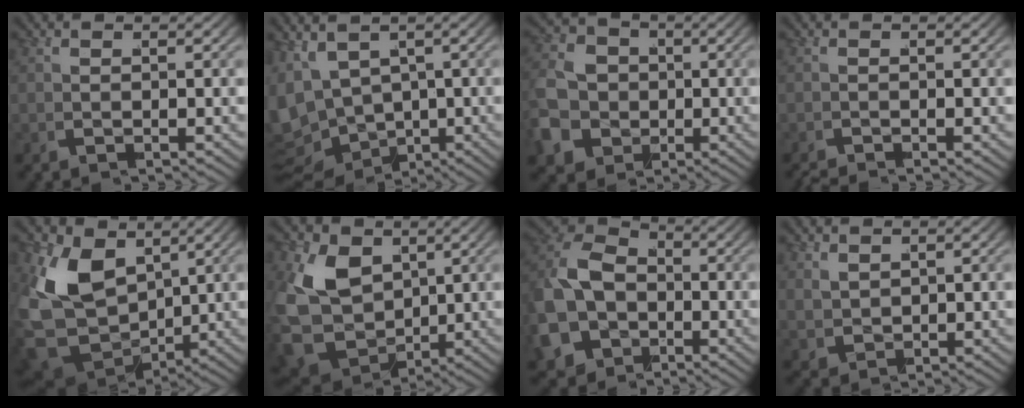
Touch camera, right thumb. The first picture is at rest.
{"total": 9.7, "force": [-0.9, 8.2, 5.1], "torque": [-0.130, -0.031, -0.008]}
{"total": 14.6, "force": [-3.2, 12.9, 6.1], "torque": [-0.160, -0.054, -0.054]}
{"total": 1.3, "force": [-1.3, -0.1, 0.0], "torque": [0.009, -0.001, -0.030]}
{"total": 12.1, "force": [0.5, 8.3, 8.8], "torque": [-0.222, -0.046, 0.028]}
{"total": 11.8, "force": [0.4, 9.0, 7.6], "torque": [-0.211, -0.053, 0.025]}
{"total": 16.2, "force": [-2.7, 14.2, 7.4], "torque": [-0.199, -0.046, -0.052]}
{"total": 1.7, "force": [1.3, 0.9, 0.5], "torque": [-0.010, -0.001, 0.034]}